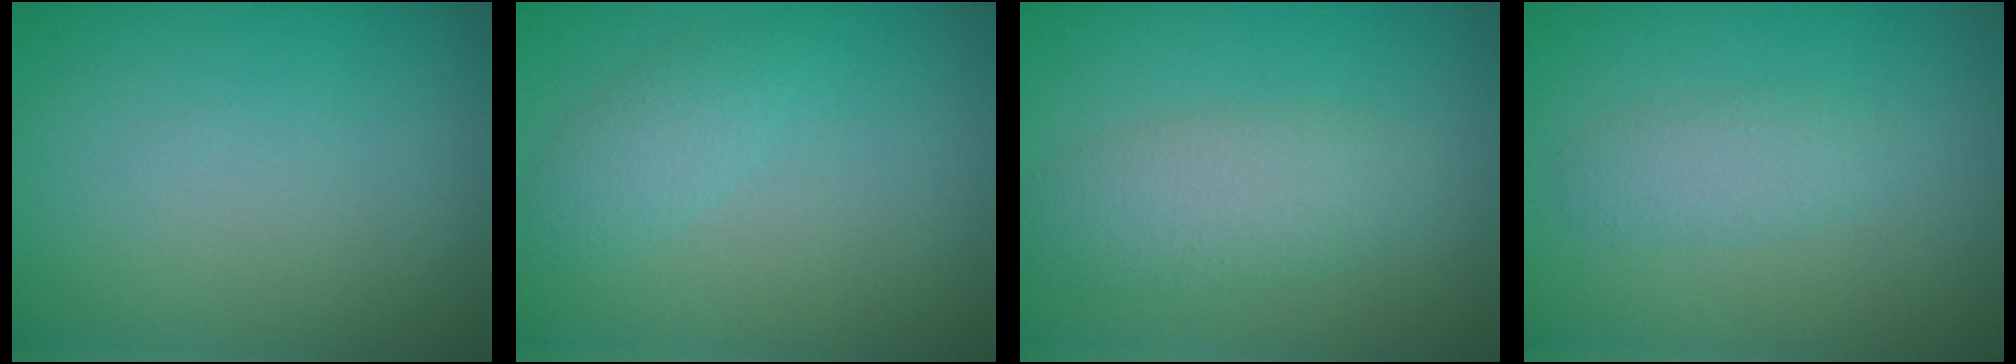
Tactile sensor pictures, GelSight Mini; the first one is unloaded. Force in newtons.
{"total": 1.6, "press": 1.6, "slide": 0.0}
{"total": 3.5, "press": 3.5, "slide": 0.1}
{"total": 1.8, "press": 1.8, "slide": 0.0}